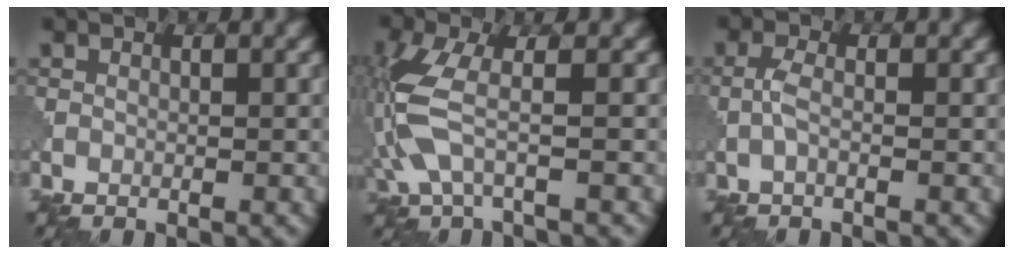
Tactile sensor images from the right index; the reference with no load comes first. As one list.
[{"total": 5.3, "force": [-0.9, 1.6, 5.0], "torque": [-0.137, -0.002, -0.024]}, {"total": 1.7, "force": [-0.5, 0.5, 1.5], "torque": [-0.036, 0.003, -0.016]}]